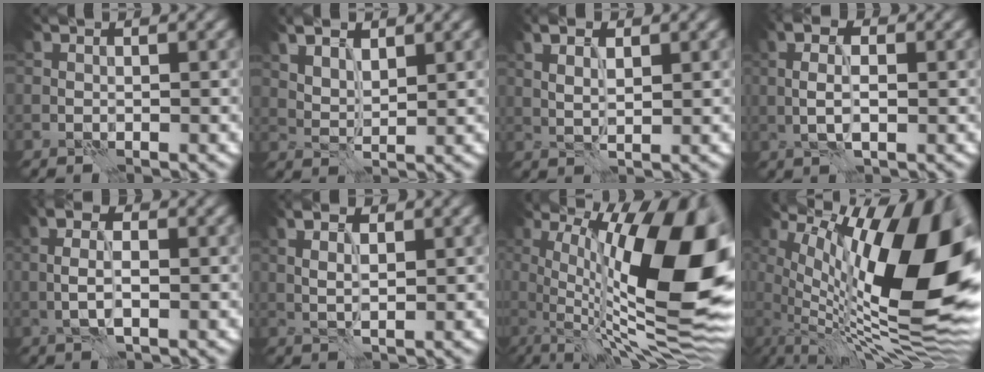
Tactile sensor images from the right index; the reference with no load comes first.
{"total": 3.9, "force": [2.3, 2.0, 2.5], "torque": [-0.046, 0.008, 0.036]}
{"total": 2.9, "force": [1.2, 1.3, 2.3], "torque": [-0.038, 0.001, 0.022]}
{"total": 4.1, "force": [0.2, 2.0, 3.5], "torque": [-0.072, 0.006, -0.001]}
{"total": 3.8, "force": [-0.2, 1.8, 3.4], "torque": [-0.078, 0.007, -0.007]}
{"total": 3.2, "force": [1.1, 1.4, 2.6], "torque": [-0.046, 0.003, 0.014]}
{"total": 16.7, "force": [1.2, 5.3, 15.7], "torque": [-0.210, 0.016, 0.017]}
{"total": 17.2, "force": [2.3, 6.7, 15.7], "torque": [-0.230, 0.009, 0.041]}